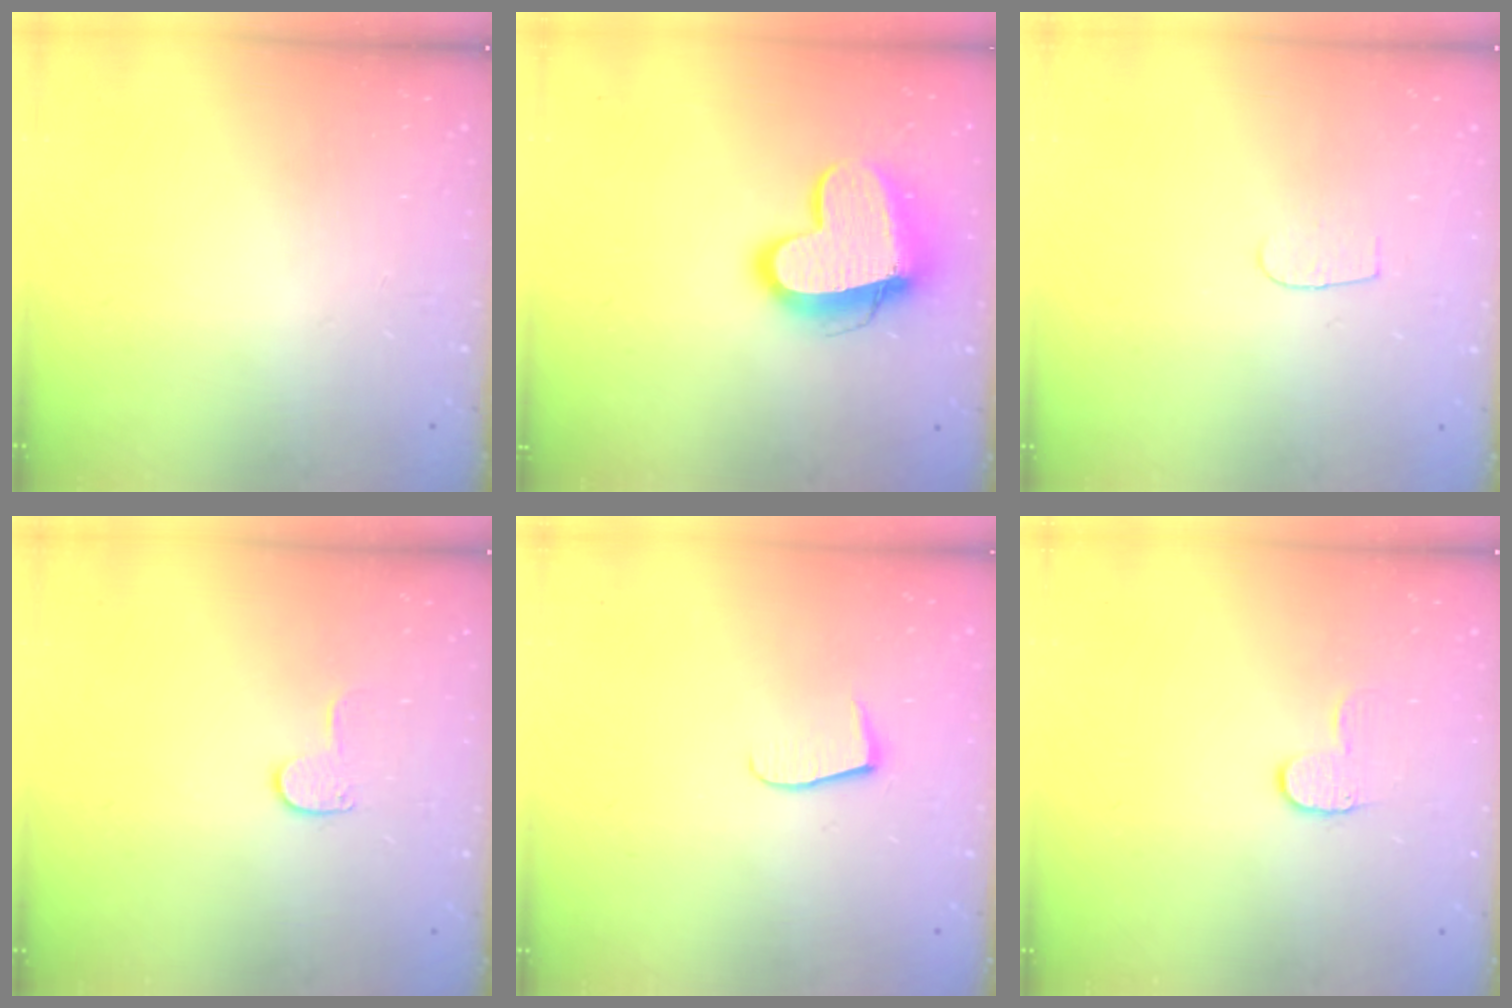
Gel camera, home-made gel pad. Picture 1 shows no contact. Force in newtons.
{"total": 15.0, "press": 14.9, "slide": 1.6}
{"total": 3.7, "press": 3.7, "slide": 0.4}
{"total": 6.9, "press": 6.9, "slide": 0.5}
{"total": 7.0, "press": 6.9, "slide": 0.5}
{"total": 5.7, "press": 5.7, "slide": 0.5}